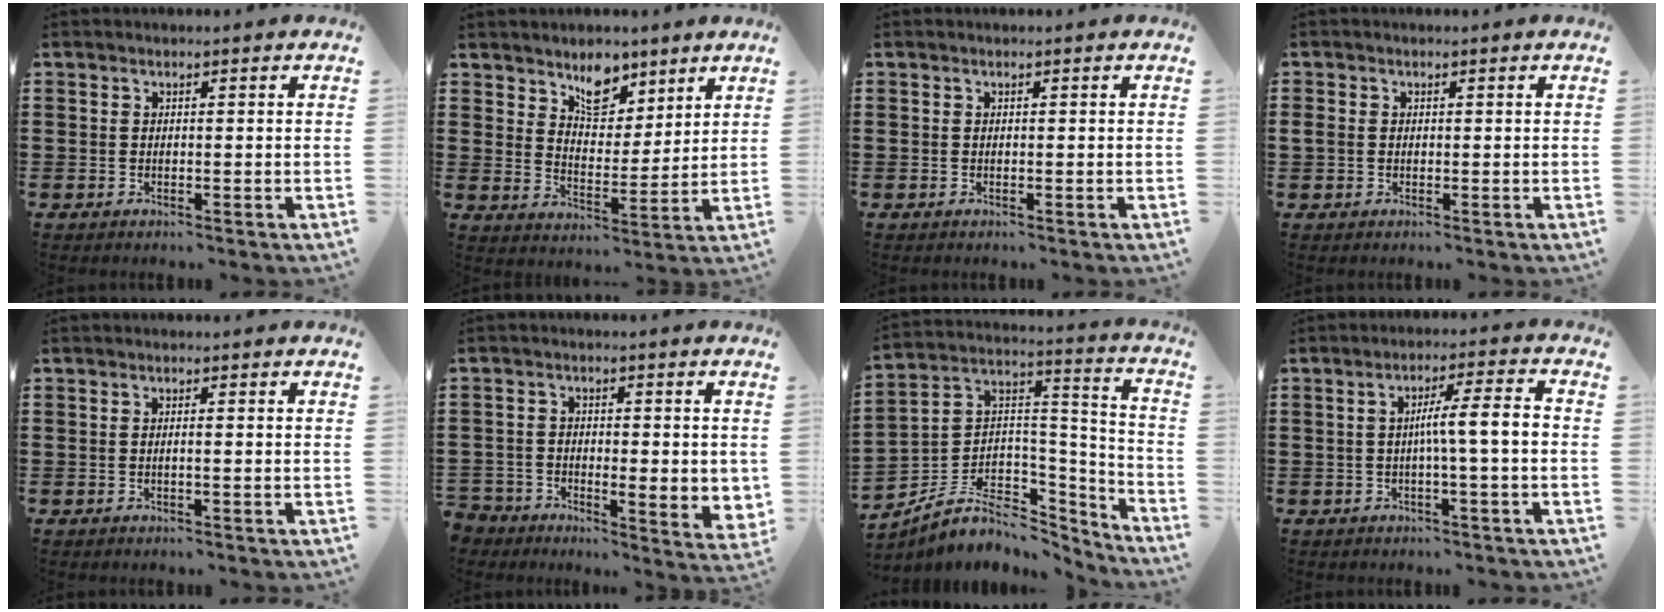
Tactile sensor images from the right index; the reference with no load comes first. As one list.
[{"total": 7.4, "force": [5.4, 3.9, 3.2], "torque": [-0.061, -0.011, 0.096]}, {"total": 0.0}, {"total": 1.0, "force": [-0.2, 0.9, 0.3], "torque": [-0.009, 0.005, -0.004]}, {"total": 0.6, "force": [-0.2, -0.2, 0.6], "torque": [-0.011, -0.003, -0.004]}, {"total": 3.6, "force": [-1.6, 2.4, 2.3], "torque": [-0.046, 0.005, -0.033]}, {"total": 7.4, "force": [-4.2, 5.2, 3.1], "torque": [-0.075, -0.006, -0.075]}, {"total": 5.6, "force": [-0.6, 0.3, 5.6], "torque": [-0.102, 0.002, -0.017]}]